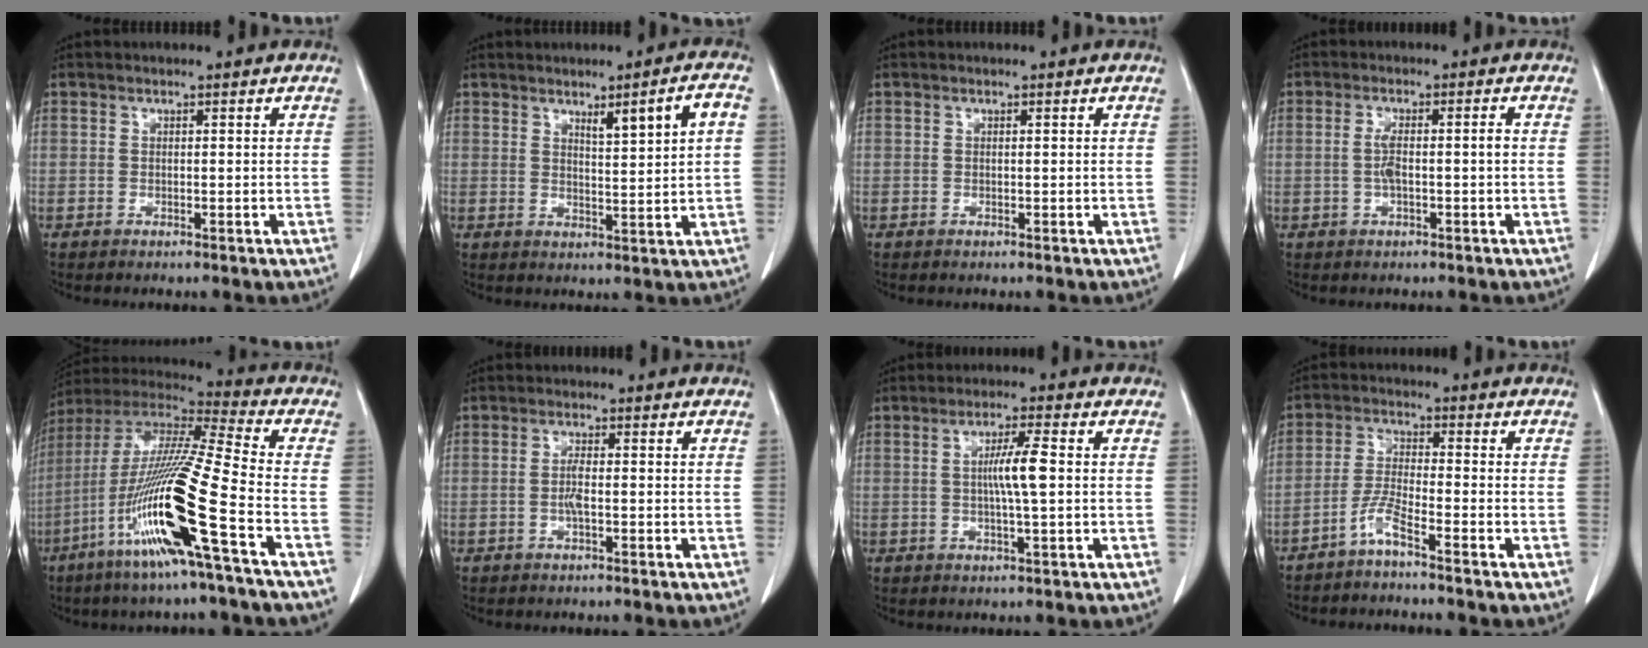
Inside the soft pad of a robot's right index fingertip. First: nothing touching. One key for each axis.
{"total": 5.7, "fx": 2.1, "fy": 0.0, "fz": 5.3, "tx": -0.080, "ty": 0.002, "tz": 0.037}
{"total": 0.0}
{"total": 3.7, "fx": -0.4, "fy": 0.4, "fz": 3.6, "tx": -0.075, "ty": 0.005, "tz": -0.006}
{"total": 20.2, "fx": -7.9, "fy": -0.8, "fz": 18.5, "tx": -0.390, "ty": -0.030, "tz": -0.163}
{"total": 2.1, "fx": -0.5, "fy": 0.2, "fz": 2.0, "tx": -0.045, "ty": 0.000, "tz": -0.011}
{"total": 5.1, "fx": 0.2, "fy": -0.2, "fz": 5.1, "tx": -0.091, "ty": -0.003, "tz": 0.004}
{"total": 4.2, "fx": -3.2, "fy": -0.4, "fz": 2.6, "tx": -0.061, "ty": -0.004, "tz": -0.072}